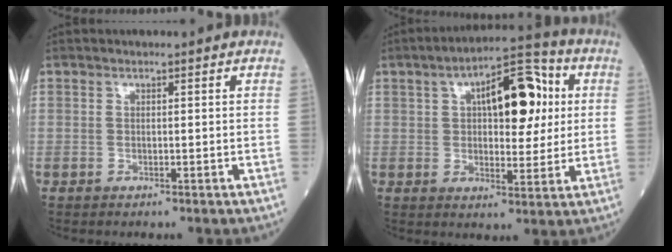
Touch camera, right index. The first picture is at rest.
{"total": 12.9, "force": [3.4, 5.2, 11.3], "torque": [-0.163, 0.033, 0.049]}